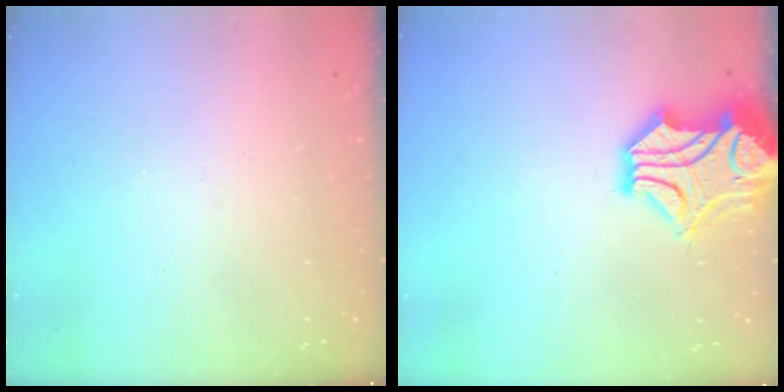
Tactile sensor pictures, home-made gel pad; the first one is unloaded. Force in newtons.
{"total": 5.2, "press": 5.0, "slide": 1.5}